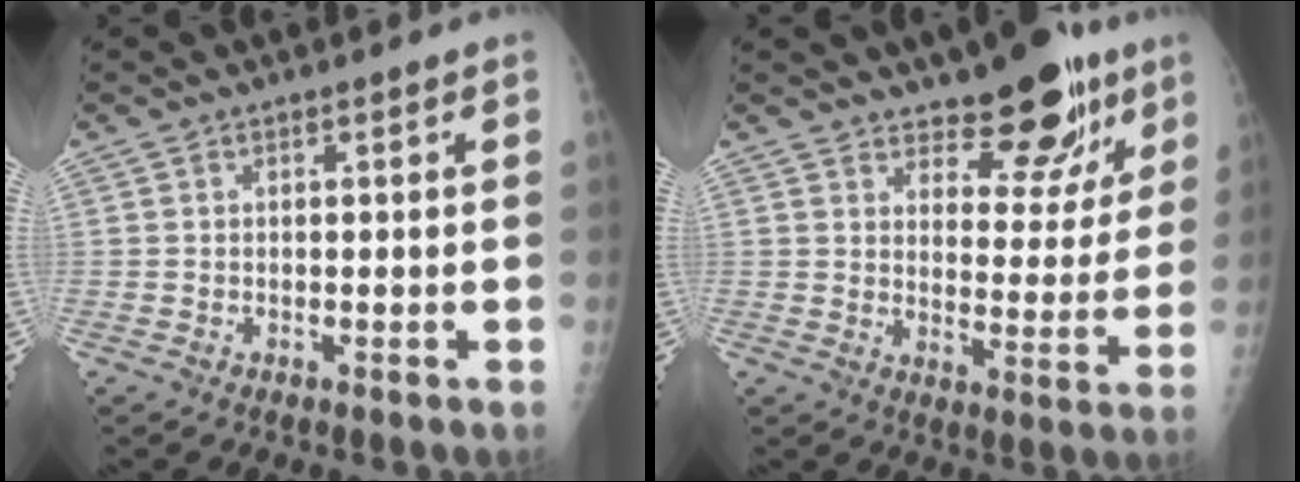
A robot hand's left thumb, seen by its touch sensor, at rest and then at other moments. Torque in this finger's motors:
{"motor_torque": [0.20, 0.33, 0.07, -0.28, 0.05]}